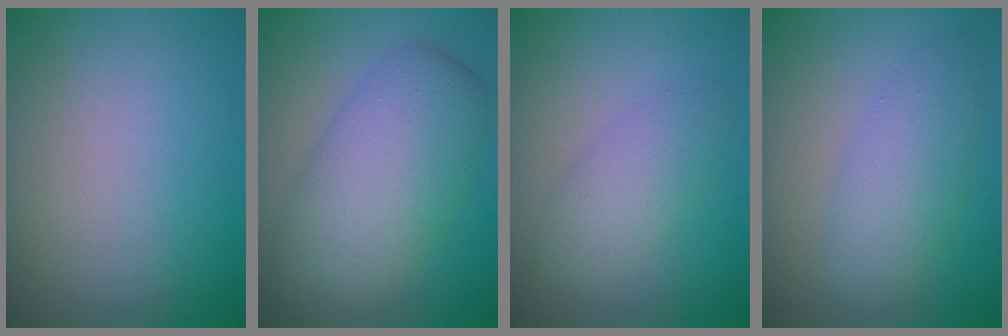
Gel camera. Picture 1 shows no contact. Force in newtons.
{"total": 8.3, "press": 8.3, "slide": 0.4}
{"total": 3.0, "press": 3.0, "slide": 0.0}
{"total": 3.9, "press": 3.9, "slide": 0.1}